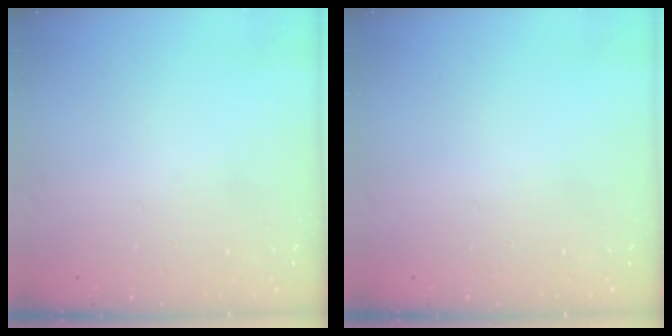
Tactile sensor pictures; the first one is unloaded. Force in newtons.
{"total": 0.0}